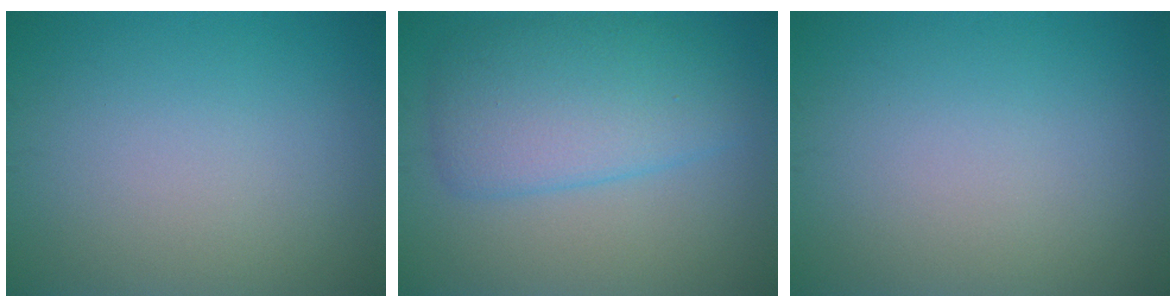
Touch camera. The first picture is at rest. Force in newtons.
{"total": 5.8, "press": 5.8, "slide": 0.3}
{"total": 0.0}